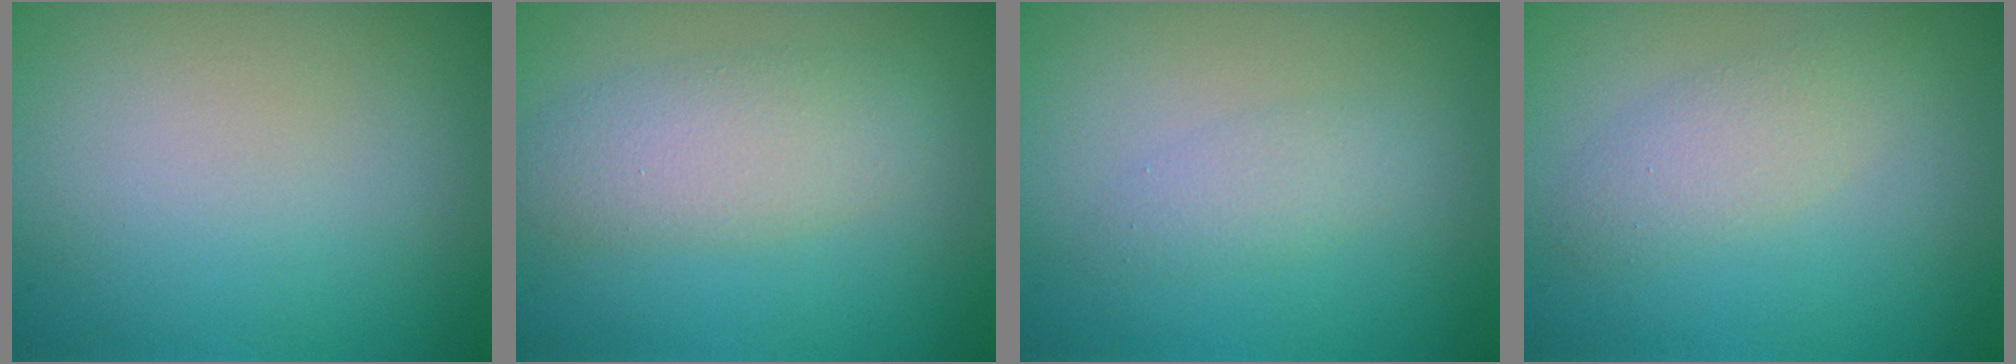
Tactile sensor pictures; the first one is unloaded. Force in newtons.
{"total": 4.0, "press": 4.0, "slide": 0.3}
{"total": 1.5, "press": 1.5, "slide": 0.1}
{"total": 2.3, "press": 2.3, "slide": 0.0}